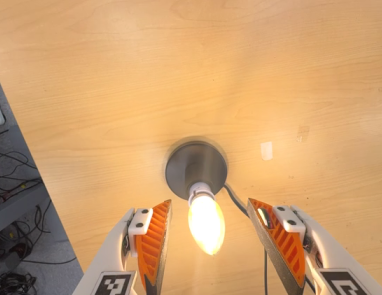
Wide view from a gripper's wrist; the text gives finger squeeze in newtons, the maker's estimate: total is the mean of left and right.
{"total": 0.0}